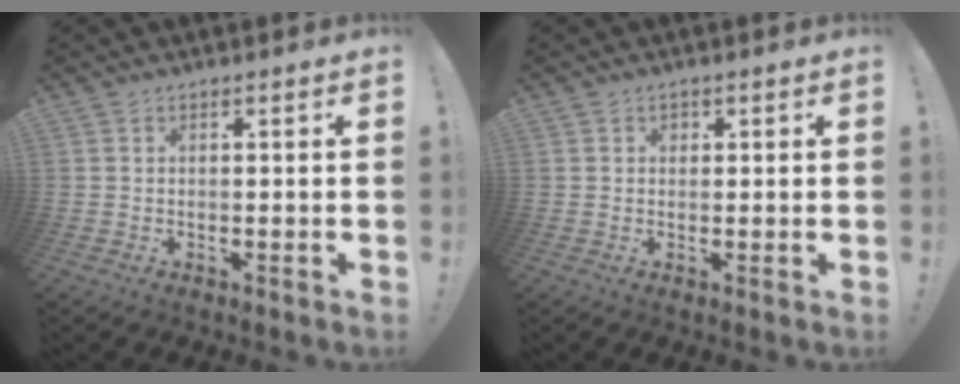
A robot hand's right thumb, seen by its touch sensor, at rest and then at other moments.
{"total": 1.2, "force": [0.4, 1.0, 0.4], "torque": [-0.006, 0.003, 0.005]}